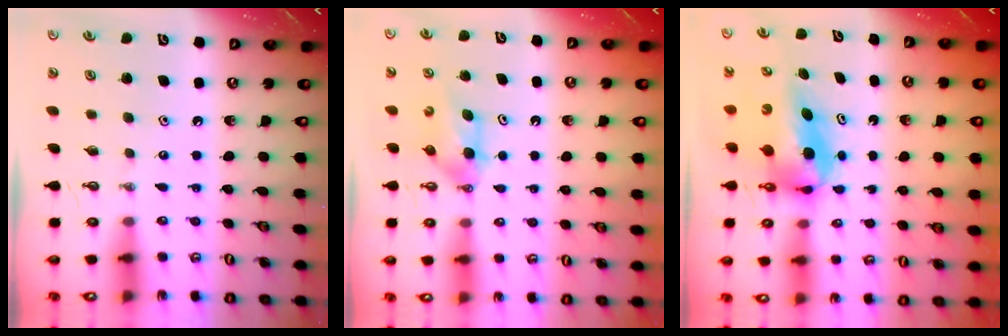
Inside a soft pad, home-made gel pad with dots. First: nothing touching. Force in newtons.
{"total": 4.4, "press": 4.3, "slide": 0.9}
{"total": 7.4, "press": 6.9, "slide": 2.5}